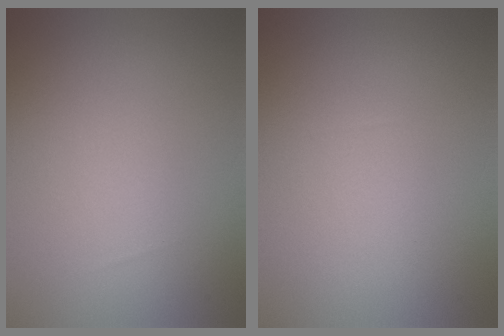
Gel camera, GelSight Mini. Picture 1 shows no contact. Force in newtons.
{"total": 0.0}